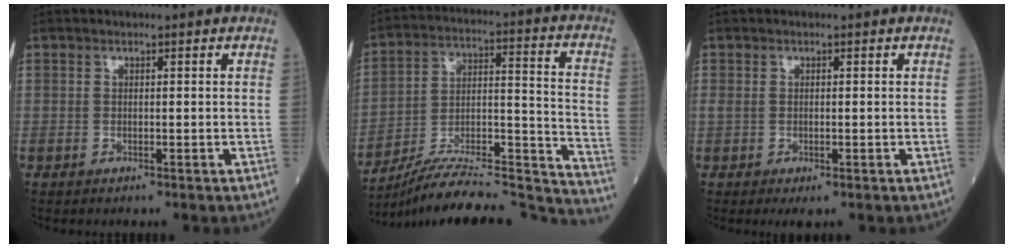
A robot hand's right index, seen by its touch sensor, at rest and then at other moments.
{"total": 26.2, "force": [-24.9, 1.5, 8.0], "torque": [-0.086, 0.019, -0.371]}
{"total": 2.1, "force": [-0.4, 1.0, 1.9], "torque": [-0.045, -0.001, 0.002]}